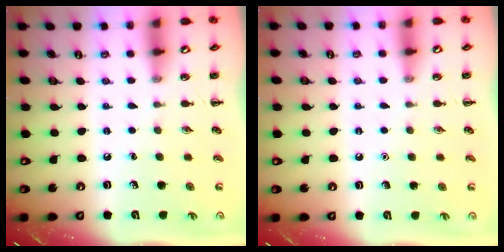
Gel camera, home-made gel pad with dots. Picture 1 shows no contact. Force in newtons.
{"total": 1.6, "press": 1.5, "slide": 0.1}